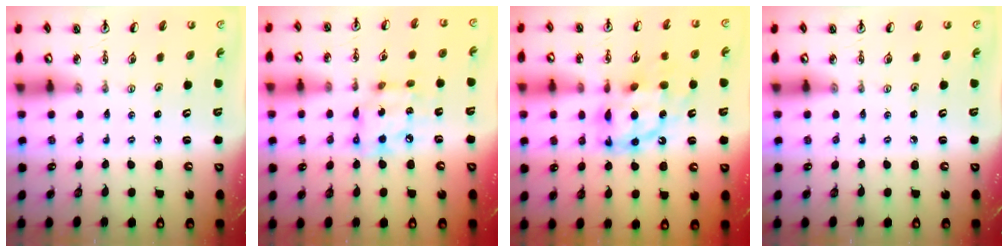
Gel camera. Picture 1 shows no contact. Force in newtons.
{"total": 11.0, "press": 11.0, "slide": 0.8}
{"total": 13.1, "press": 13.0, "slide": 1.1}
{"total": 0.0}